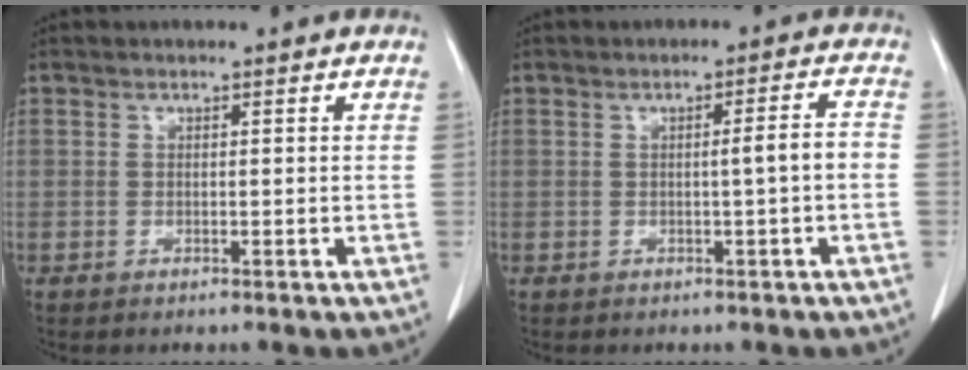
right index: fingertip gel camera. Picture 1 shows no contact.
{"total": 3.2, "force": [-0.6, -0.3, 3.1], "torque": [-0.046, 0.003, -0.008]}